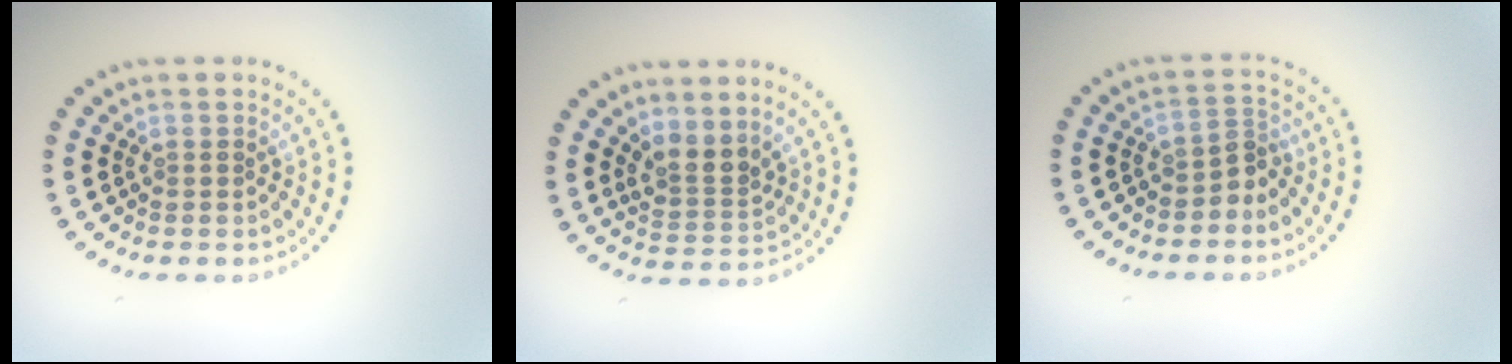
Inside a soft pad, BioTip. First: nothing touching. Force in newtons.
{"total": 2.6, "press": 1.9, "slide": 1.7}
{"total": 2.1, "press": 1.5, "slide": 1.4}